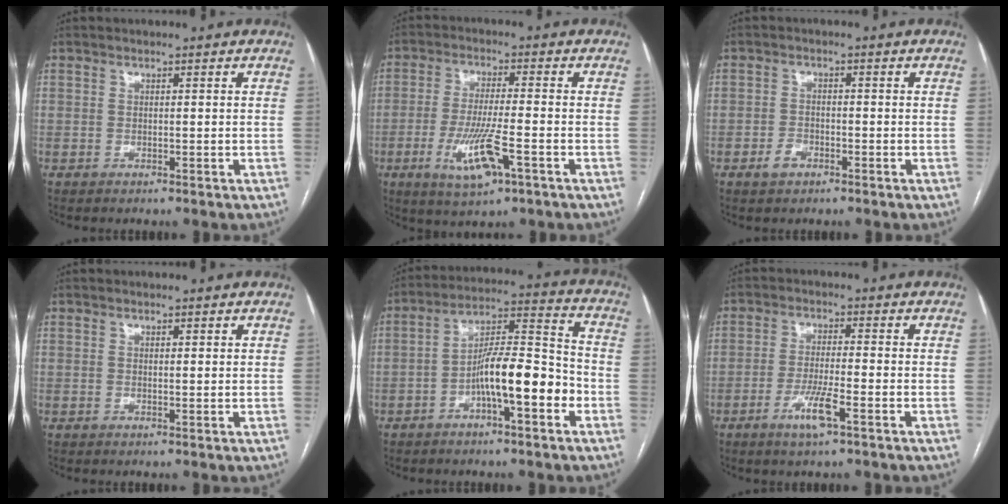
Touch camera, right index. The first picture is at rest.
{"total": 9.3, "force": [-3.7, 1.4, 8.4], "torque": [-0.163, -0.017, -0.062]}
{"total": 2.5, "force": [-1.5, 1.4, 1.4], "torque": [-0.027, 0.004, -0.024]}
{"total": 0.6, "force": [0.4, 0.1, 0.4], "torque": [-0.008, -0.002, 0.006]}
{"total": 11.9, "force": [-4.3, 2.1, 10.8], "torque": [-0.186, 0.021, -0.069]}
{"total": 5.5, "force": [-2.8, 0.2, 4.8], "torque": [-0.092, -0.009, -0.052]}